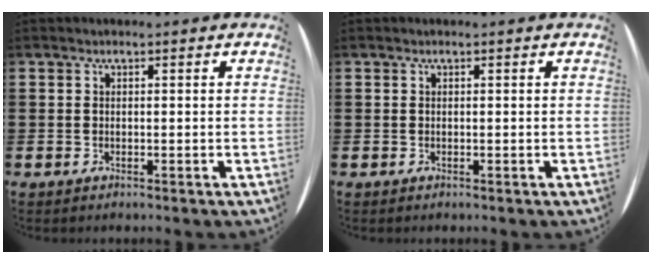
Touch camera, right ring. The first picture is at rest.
{"total": 0.0}